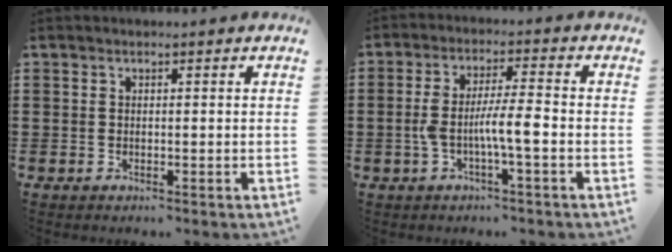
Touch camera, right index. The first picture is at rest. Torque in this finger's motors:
{"motor_torque": [1.44, -0.10, 0.82, 0.21]}